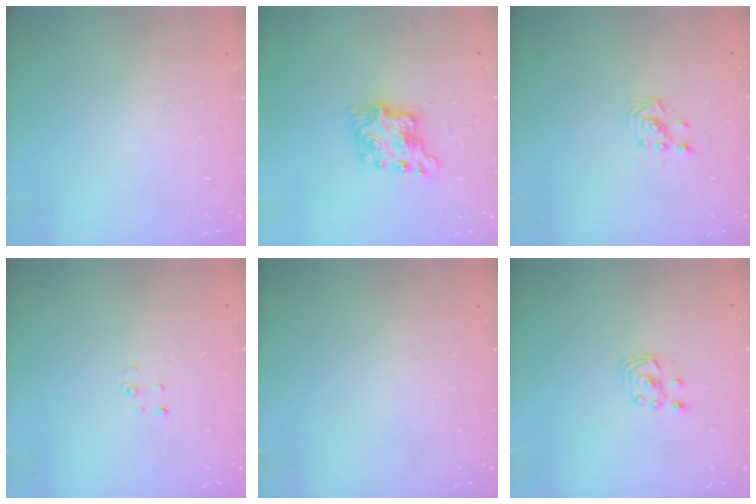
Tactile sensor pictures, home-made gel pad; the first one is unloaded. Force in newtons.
{"total": 7.3, "press": 7.3, "slide": 0.1}
{"total": 3.7, "press": 3.7, "slide": 0.1}
{"total": 2.9, "press": 2.9, "slide": 0.2}
{"total": 0.0}
{"total": 2.5, "press": 2.5, "slide": 0.3}